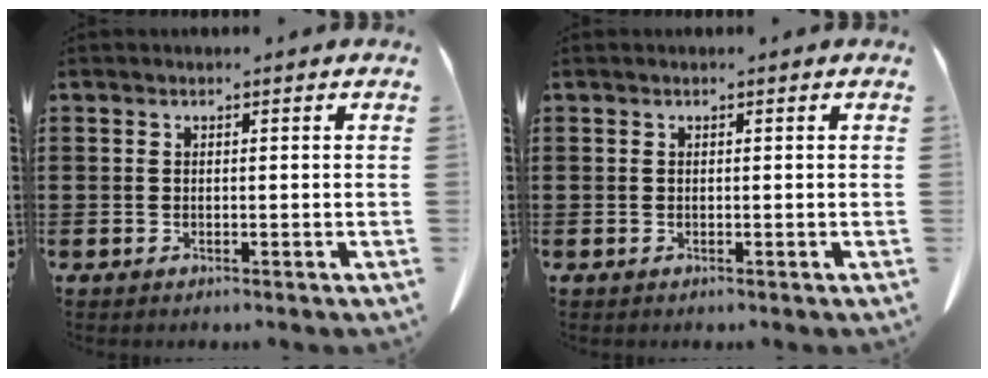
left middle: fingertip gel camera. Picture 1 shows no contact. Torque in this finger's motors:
{"motor_torque": [0.03, 0.28, -0.04, 0.01]}